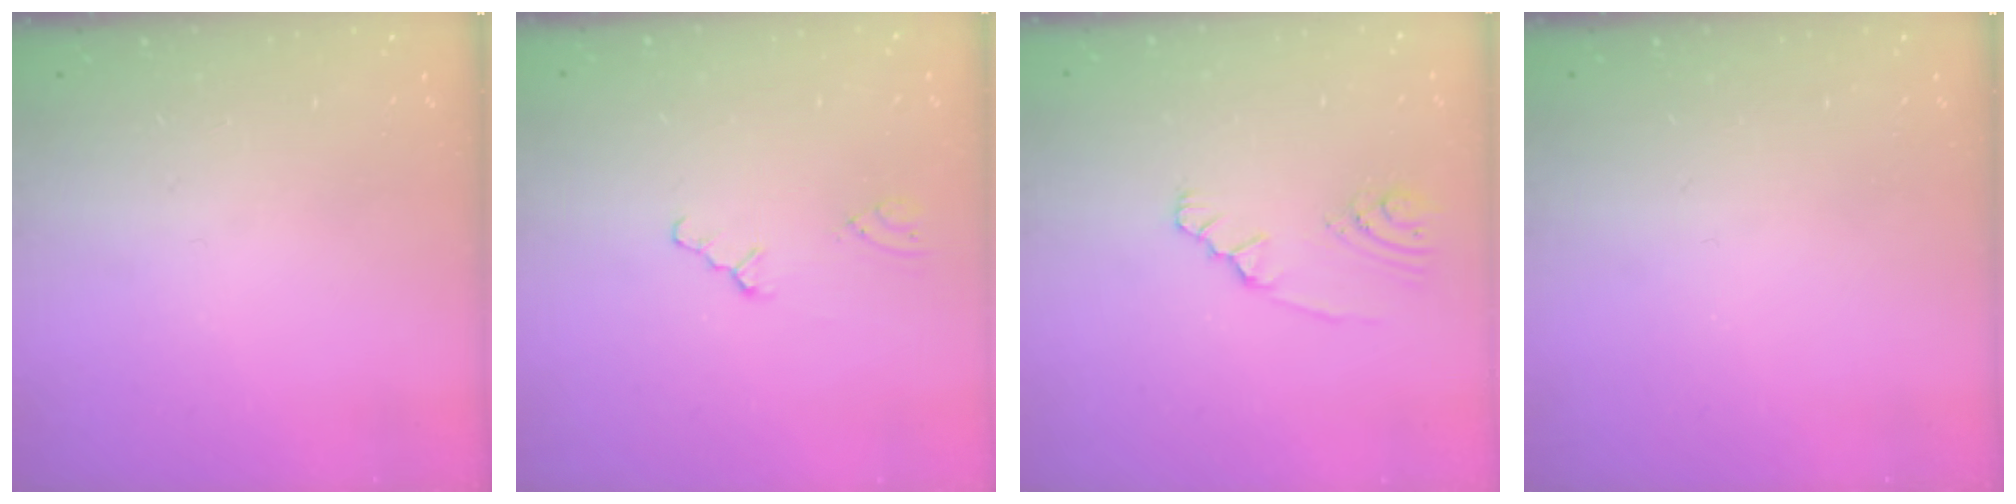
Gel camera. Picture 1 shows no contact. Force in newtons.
{"total": 0.5, "press": 0.5, "slide": 0.2}
{"total": 2.7, "press": 2.5, "slide": 1.0}
{"total": 0.0}